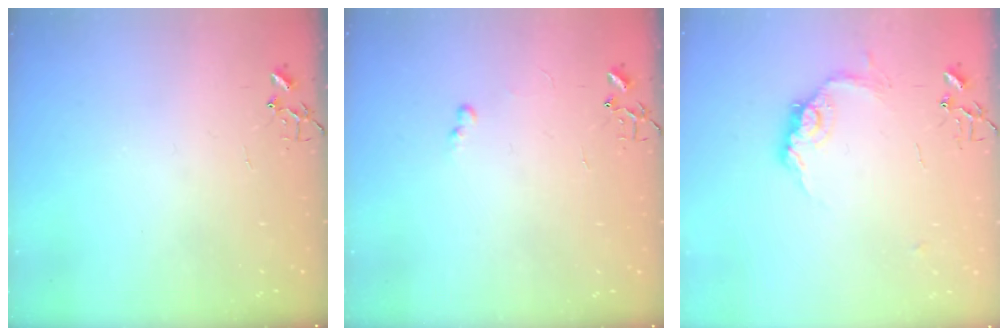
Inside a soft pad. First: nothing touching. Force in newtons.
{"total": 4.4, "press": 4.4, "slide": 0.5}
{"total": 11.2, "press": 11.2, "slide": 0.3}